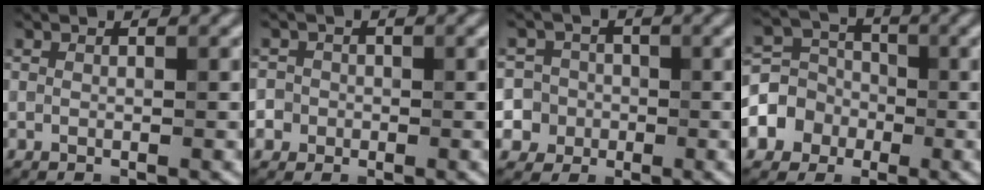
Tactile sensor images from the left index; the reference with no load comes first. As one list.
[{"total": 4.2, "force": [-1.4, 3.9, 0.7], "torque": [0.005, 0.019, -0.055]}, {"total": 8.5, "force": [-2.0, 8.1, 1.8], "torque": [-0.048, 0.012, -0.061]}, {"total": 3.7, "force": [-1.3, 3.3, 1.1], "torque": [-0.021, 0.015, -0.038]}]